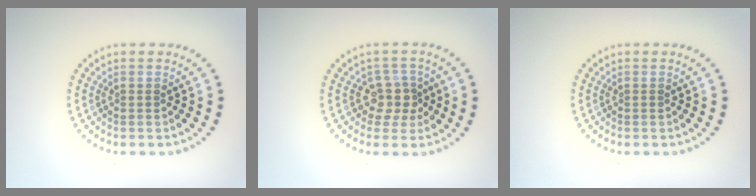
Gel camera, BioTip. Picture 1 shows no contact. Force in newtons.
{"total": 2.3, "press": 2.0, "slide": 1.2}
{"total": 0.0}